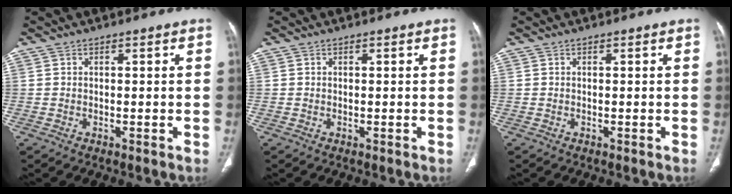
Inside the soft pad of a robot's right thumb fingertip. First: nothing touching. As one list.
[{"total": 0.0}, {"total": 0.0}]